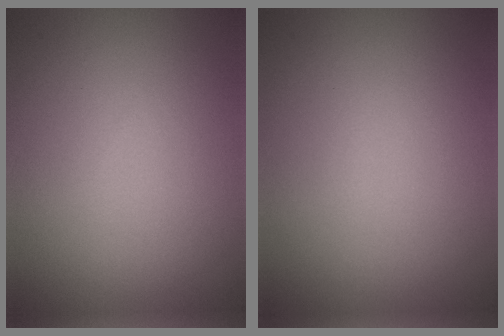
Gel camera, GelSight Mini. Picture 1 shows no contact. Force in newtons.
{"total": 0.0}